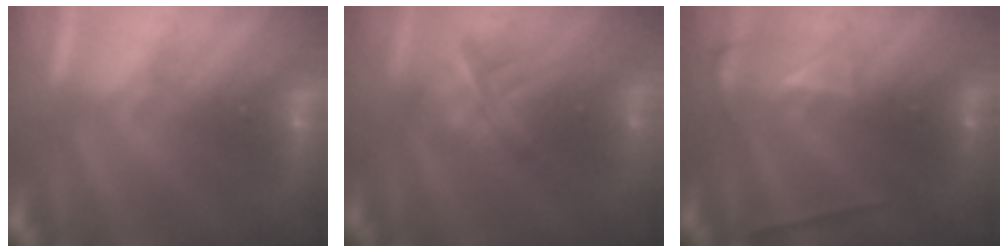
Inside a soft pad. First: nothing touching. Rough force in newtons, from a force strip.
{"total": 3.3}
{"total": 2.1}